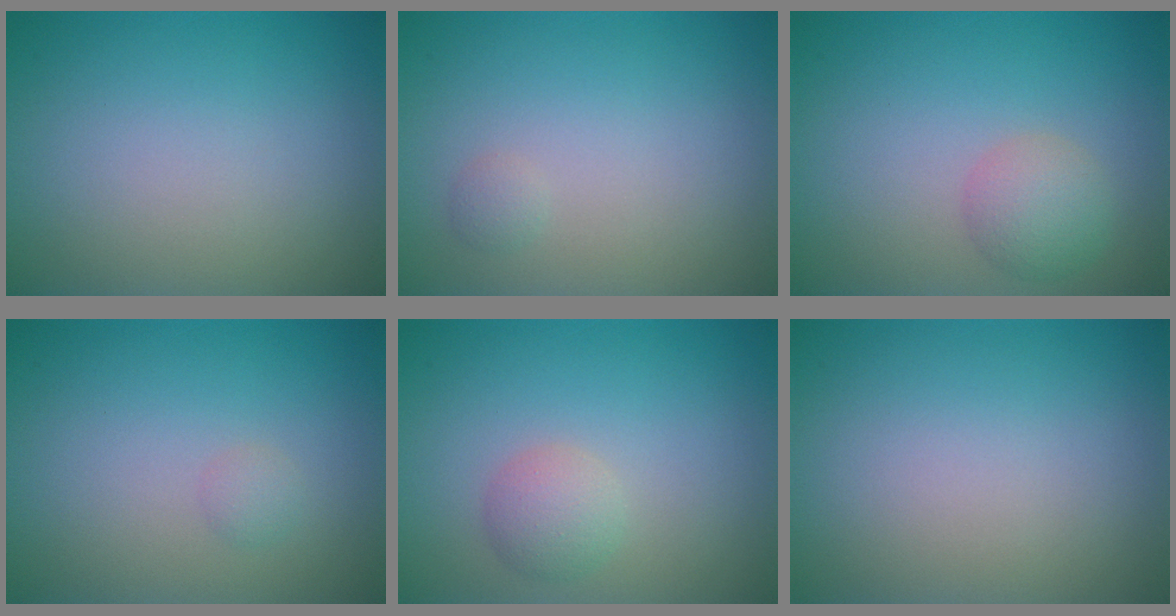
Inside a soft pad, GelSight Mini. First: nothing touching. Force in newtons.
{"total": 0.6, "press": 0.6, "slide": 0.0}
{"total": 2.6, "press": 2.6, "slide": 0.0}
{"total": 0.8, "press": 0.8, "slide": 0.0}
{"total": 2.1, "press": 2.1, "slide": 0.1}
{"total": 0.0}